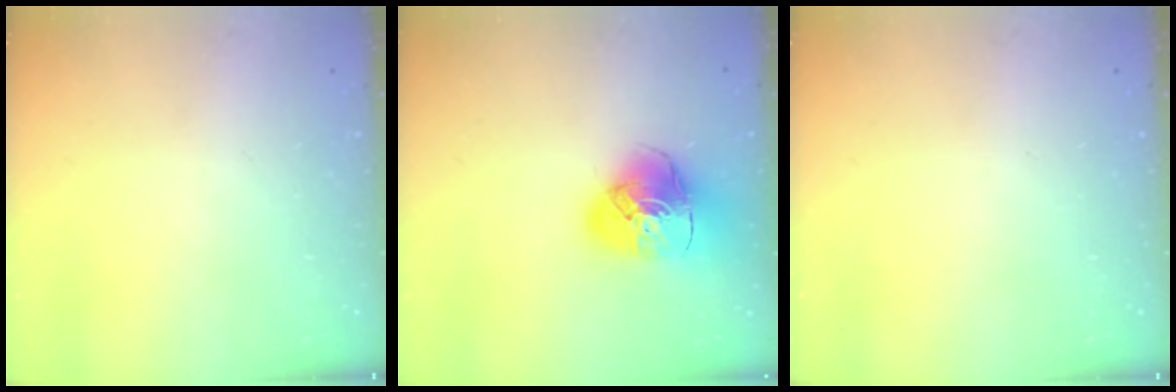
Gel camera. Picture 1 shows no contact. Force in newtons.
{"total": 14.9, "press": 14.7, "slide": 2.0}
{"total": 0.0}